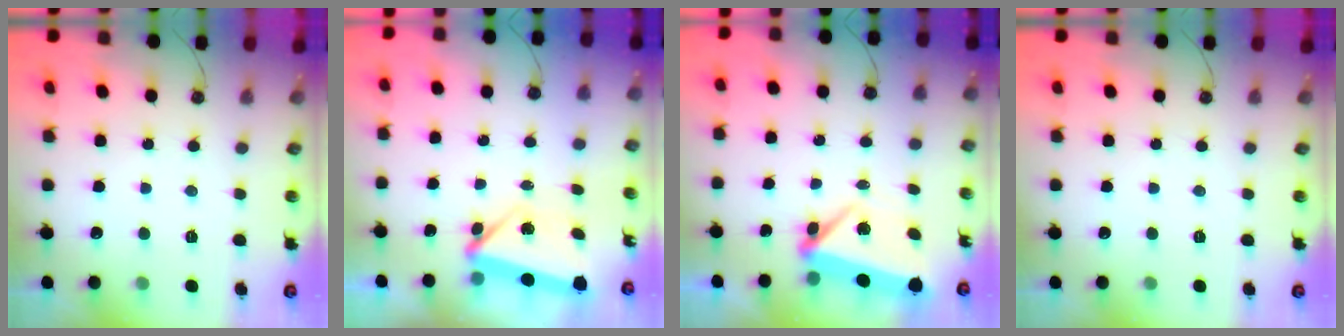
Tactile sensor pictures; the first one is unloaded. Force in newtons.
{"total": 6.0, "press": 6.0, "slide": 0.6}
{"total": 7.3, "press": 7.2, "slide": 0.5}
{"total": 0.0}